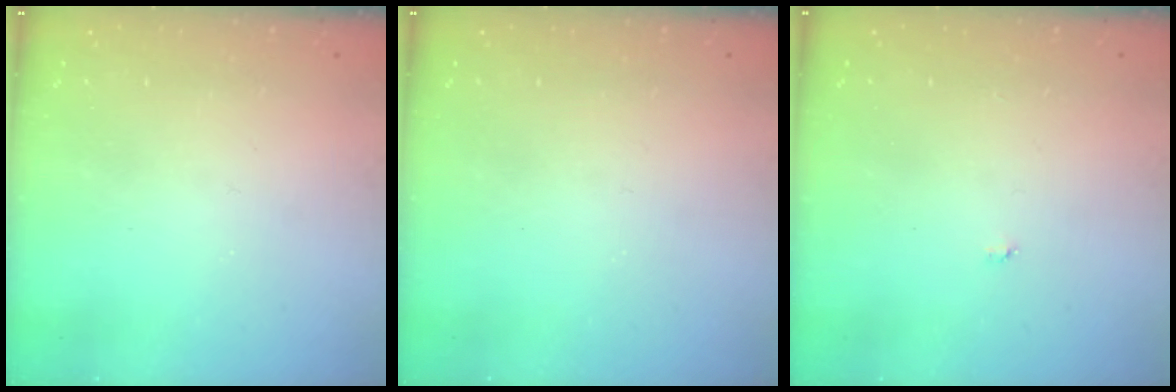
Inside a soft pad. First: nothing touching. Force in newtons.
{"total": 0.0}
{"total": 2.9, "press": 2.9, "slide": 0.3}